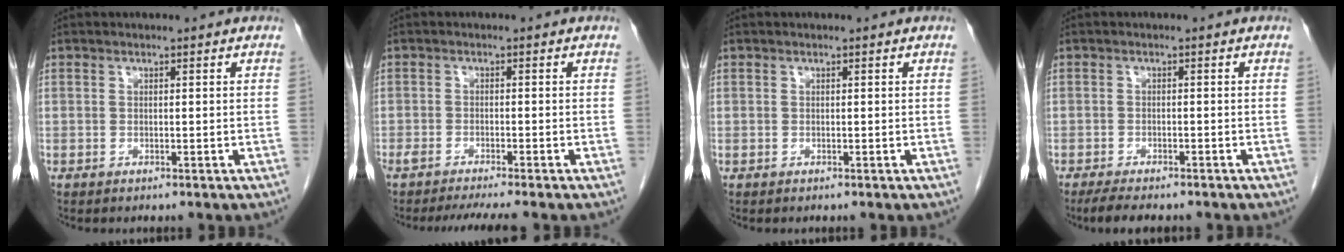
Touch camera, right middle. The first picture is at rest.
{"total": 6.0, "force": [-5.2, -0.2, 3.0], "torque": [-0.040, -0.009, -0.082]}
{"total": 0.0}
{"total": 5.4, "force": [-4.5, 1.2, 2.8], "torque": [-0.046, -0.013, -0.065]}